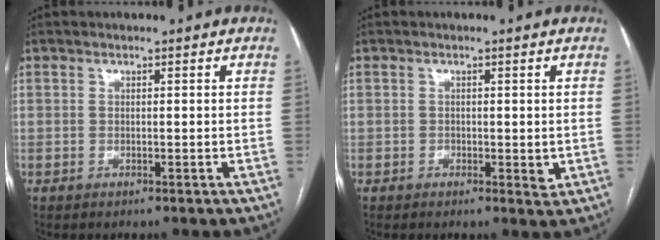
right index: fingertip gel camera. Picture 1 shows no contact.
{"total": 2.1, "force": [-0.4, 1.2, 1.6], "torque": [-0.019, 0.000, -0.005]}